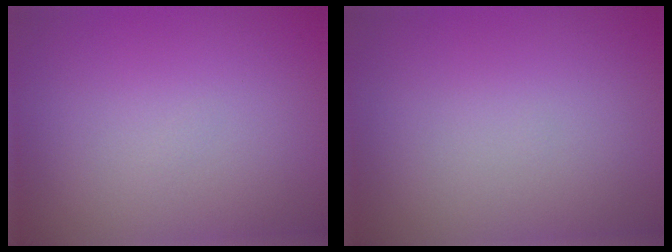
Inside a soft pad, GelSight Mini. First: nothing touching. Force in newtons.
{"total": 0.0}